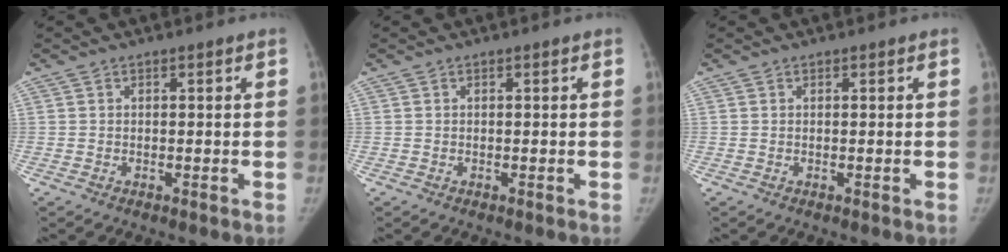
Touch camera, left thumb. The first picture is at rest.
{"total": 0.0}
{"total": 0.0}